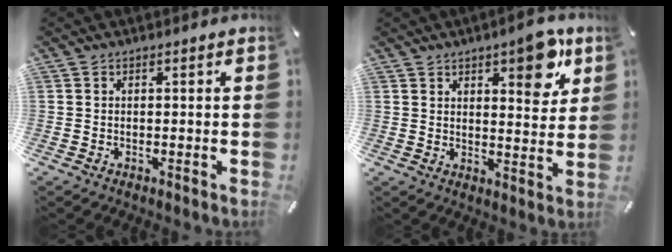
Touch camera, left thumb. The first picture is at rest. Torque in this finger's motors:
{"motor_torque": [0.45, -0.09, 0.24, 0.16, 0.08]}